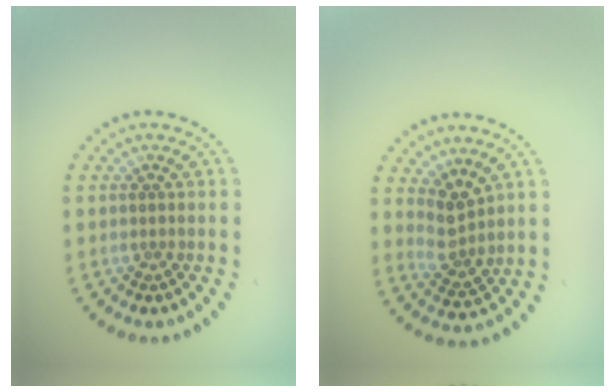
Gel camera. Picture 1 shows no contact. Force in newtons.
{"total": 2.7, "press": 2.1, "slide": 1.7}